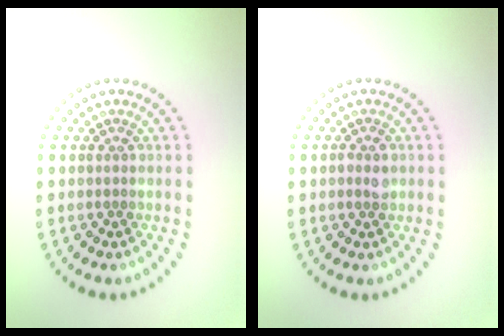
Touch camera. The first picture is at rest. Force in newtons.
{"total": 1.2, "press": 1.2, "slide": 0.2}